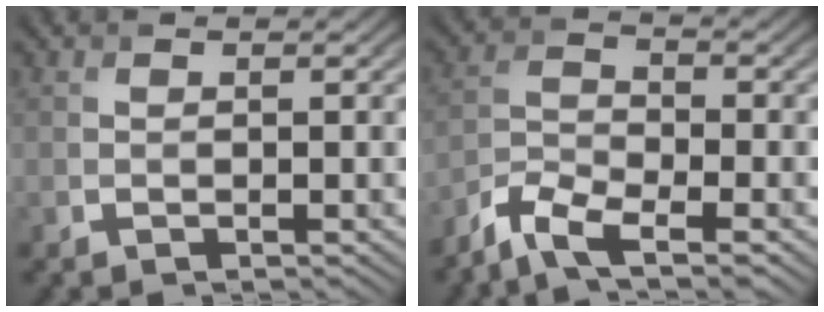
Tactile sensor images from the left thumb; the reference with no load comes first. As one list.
[{"total": 6.0, "force": [-4.5, 1.5, 3.6], "torque": [-0.082, -0.006, -0.100]}]